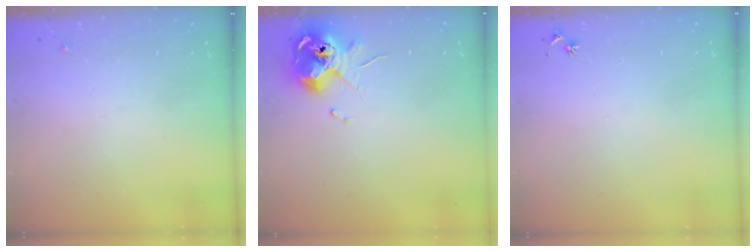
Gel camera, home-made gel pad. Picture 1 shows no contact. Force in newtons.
{"total": 10.4, "press": 10.3, "slide": 1.4}
{"total": 3.0, "press": 2.9, "slide": 0.4}